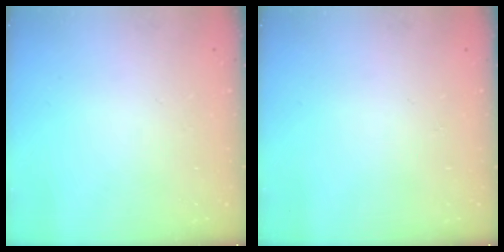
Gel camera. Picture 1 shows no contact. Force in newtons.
{"total": 0.0}